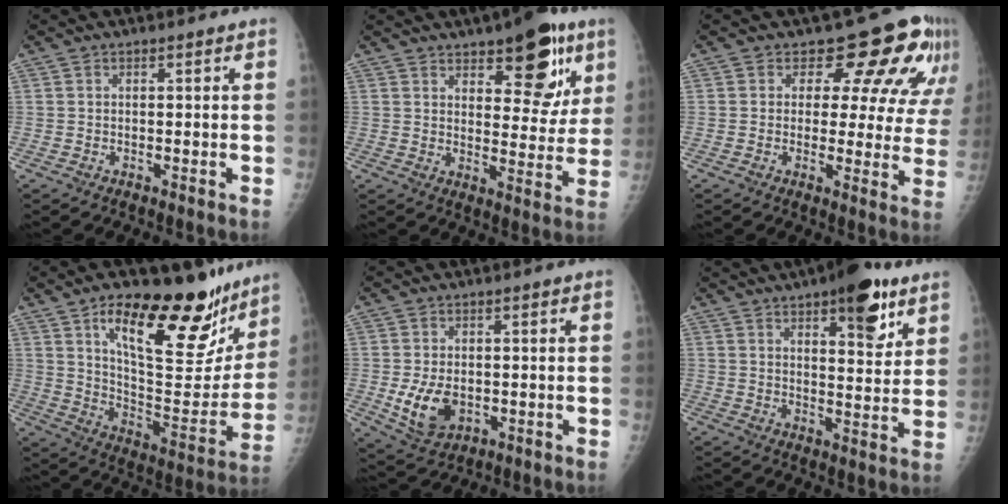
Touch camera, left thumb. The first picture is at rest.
{"total": 14.2, "force": [8.0, 6.1, 10.1], "torque": [-0.084, -0.038, 0.110]}
{"total": 14.1, "force": [8.9, 8.0, 7.4], "torque": [-0.026, -0.037, 0.082]}
{"total": 27.2, "force": [16.7, 10.4, 18.8], "torque": [-0.223, -0.069, 0.261]}
{"total": 7.7, "force": [-1.2, 5.3, 5.4], "torque": [-0.087, -0.008, -0.008]}
{"total": 12.3, "force": [7.0, 4.5, 9.0], "torque": [-0.094, -0.034, 0.097]}